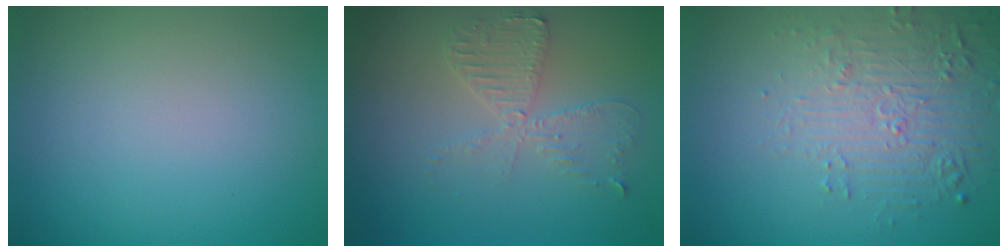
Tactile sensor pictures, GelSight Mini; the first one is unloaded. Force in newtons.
{"total": 3.3, "press": 2.8, "slide": 1.7}
{"total": 5.4, "press": 3.8, "slide": 3.8}